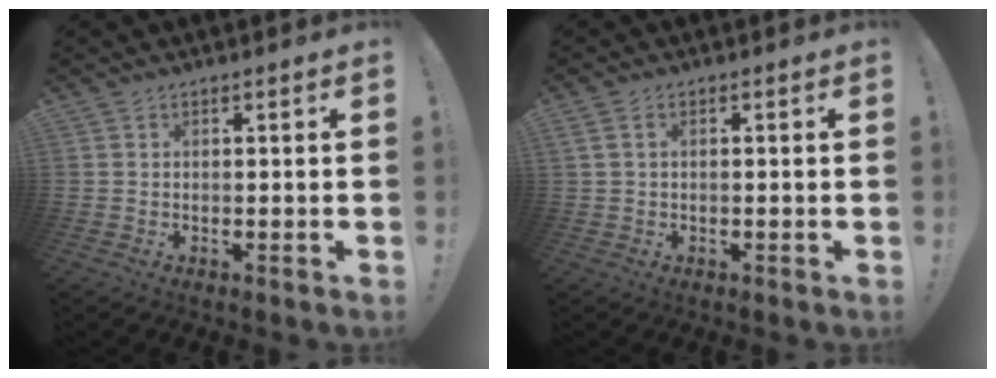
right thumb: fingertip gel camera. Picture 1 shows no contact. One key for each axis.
{"total": 1.9, "fx": 0.1, "fy": 0.8, "fz": 1.7, "tx": -0.041, "ty": 0.002, "tz": 0.002}